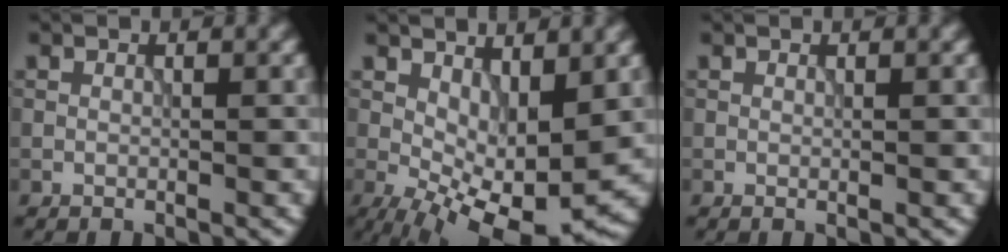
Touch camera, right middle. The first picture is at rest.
{"total": 9.0, "force": [0.0, 3.9, 8.1], "torque": [-0.136, -0.011, 0.008]}
{"total": 0.0}